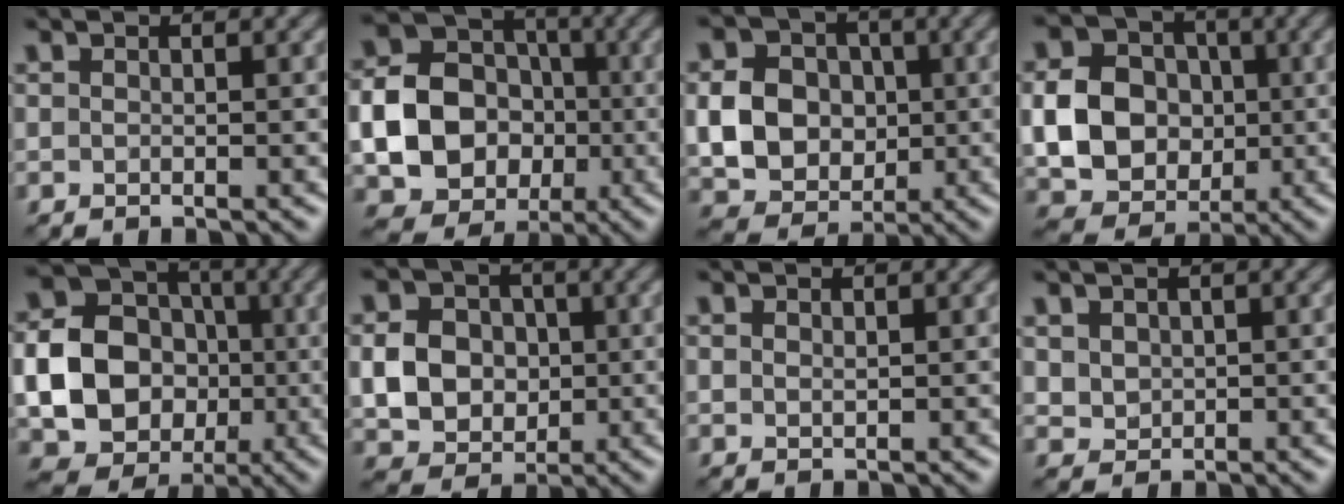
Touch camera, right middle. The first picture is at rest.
{"total": 10.8, "force": [-1.8, 9.3, 5.2], "torque": [-0.083, -0.027, -0.047]}
{"total": 7.2, "force": [-0.3, 6.2, 3.6], "torque": [-0.073, 0.000, -0.015]}
{"total": 9.1, "force": [-0.8, 7.8, 4.6], "torque": [-0.076, -0.008, -0.025]}
{"total": 13.0, "force": [-1.5, 11.7, 5.5], "torque": [-0.115, -0.019, -0.037]}
{"total": 5.8, "force": [-0.3, 5.0, 2.9], "torque": [-0.059, 0.002, -0.010]}
{"total": 0.5, "force": [0.2, 0.3, 0.3], "torque": [-0.010, -0.004, 0.006]}
{"total": 1.9, "force": [0.7, 1.6, 0.8], "torque": [-0.027, -0.003, 0.018]}